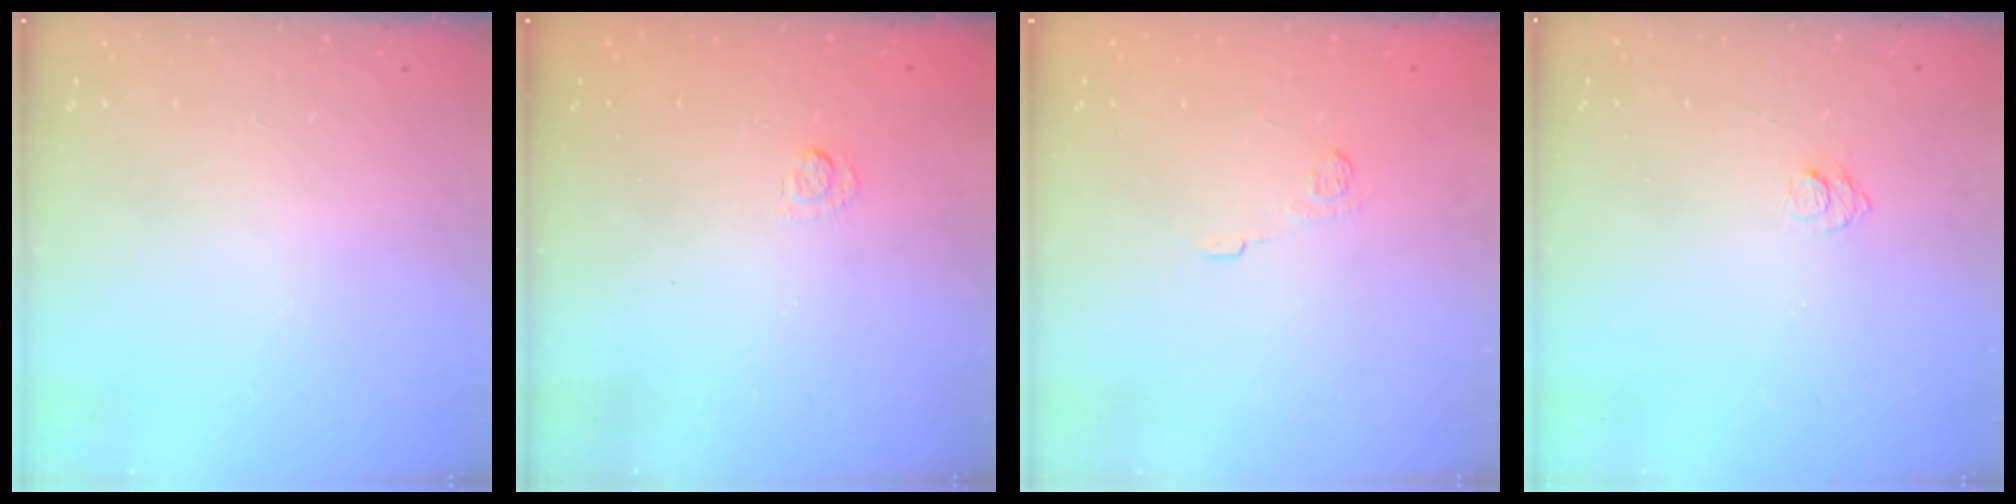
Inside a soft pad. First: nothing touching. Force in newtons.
{"total": 2.7, "press": 2.3, "slide": 1.5}
{"total": 7.1, "press": 6.9, "slide": 1.5}
{"total": 5.0, "press": 5.0, "slide": 0.5}